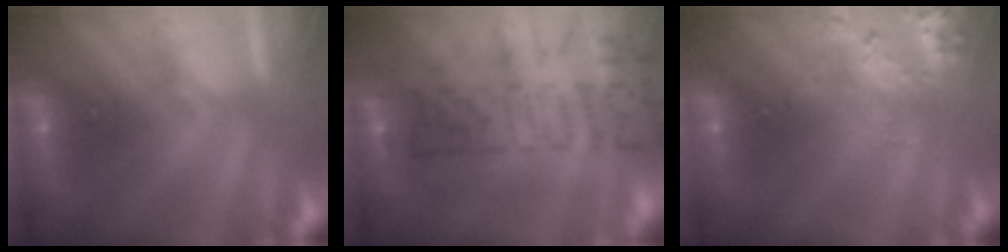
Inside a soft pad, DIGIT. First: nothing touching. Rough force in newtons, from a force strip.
{"total": 9.2}
{"total": 2.8}